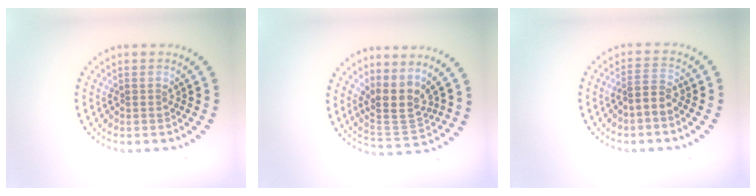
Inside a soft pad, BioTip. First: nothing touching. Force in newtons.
{"total": 3.3, "press": 2.5, "slide": 2.1}
{"total": 1.8, "press": 1.5, "slide": 1.1}